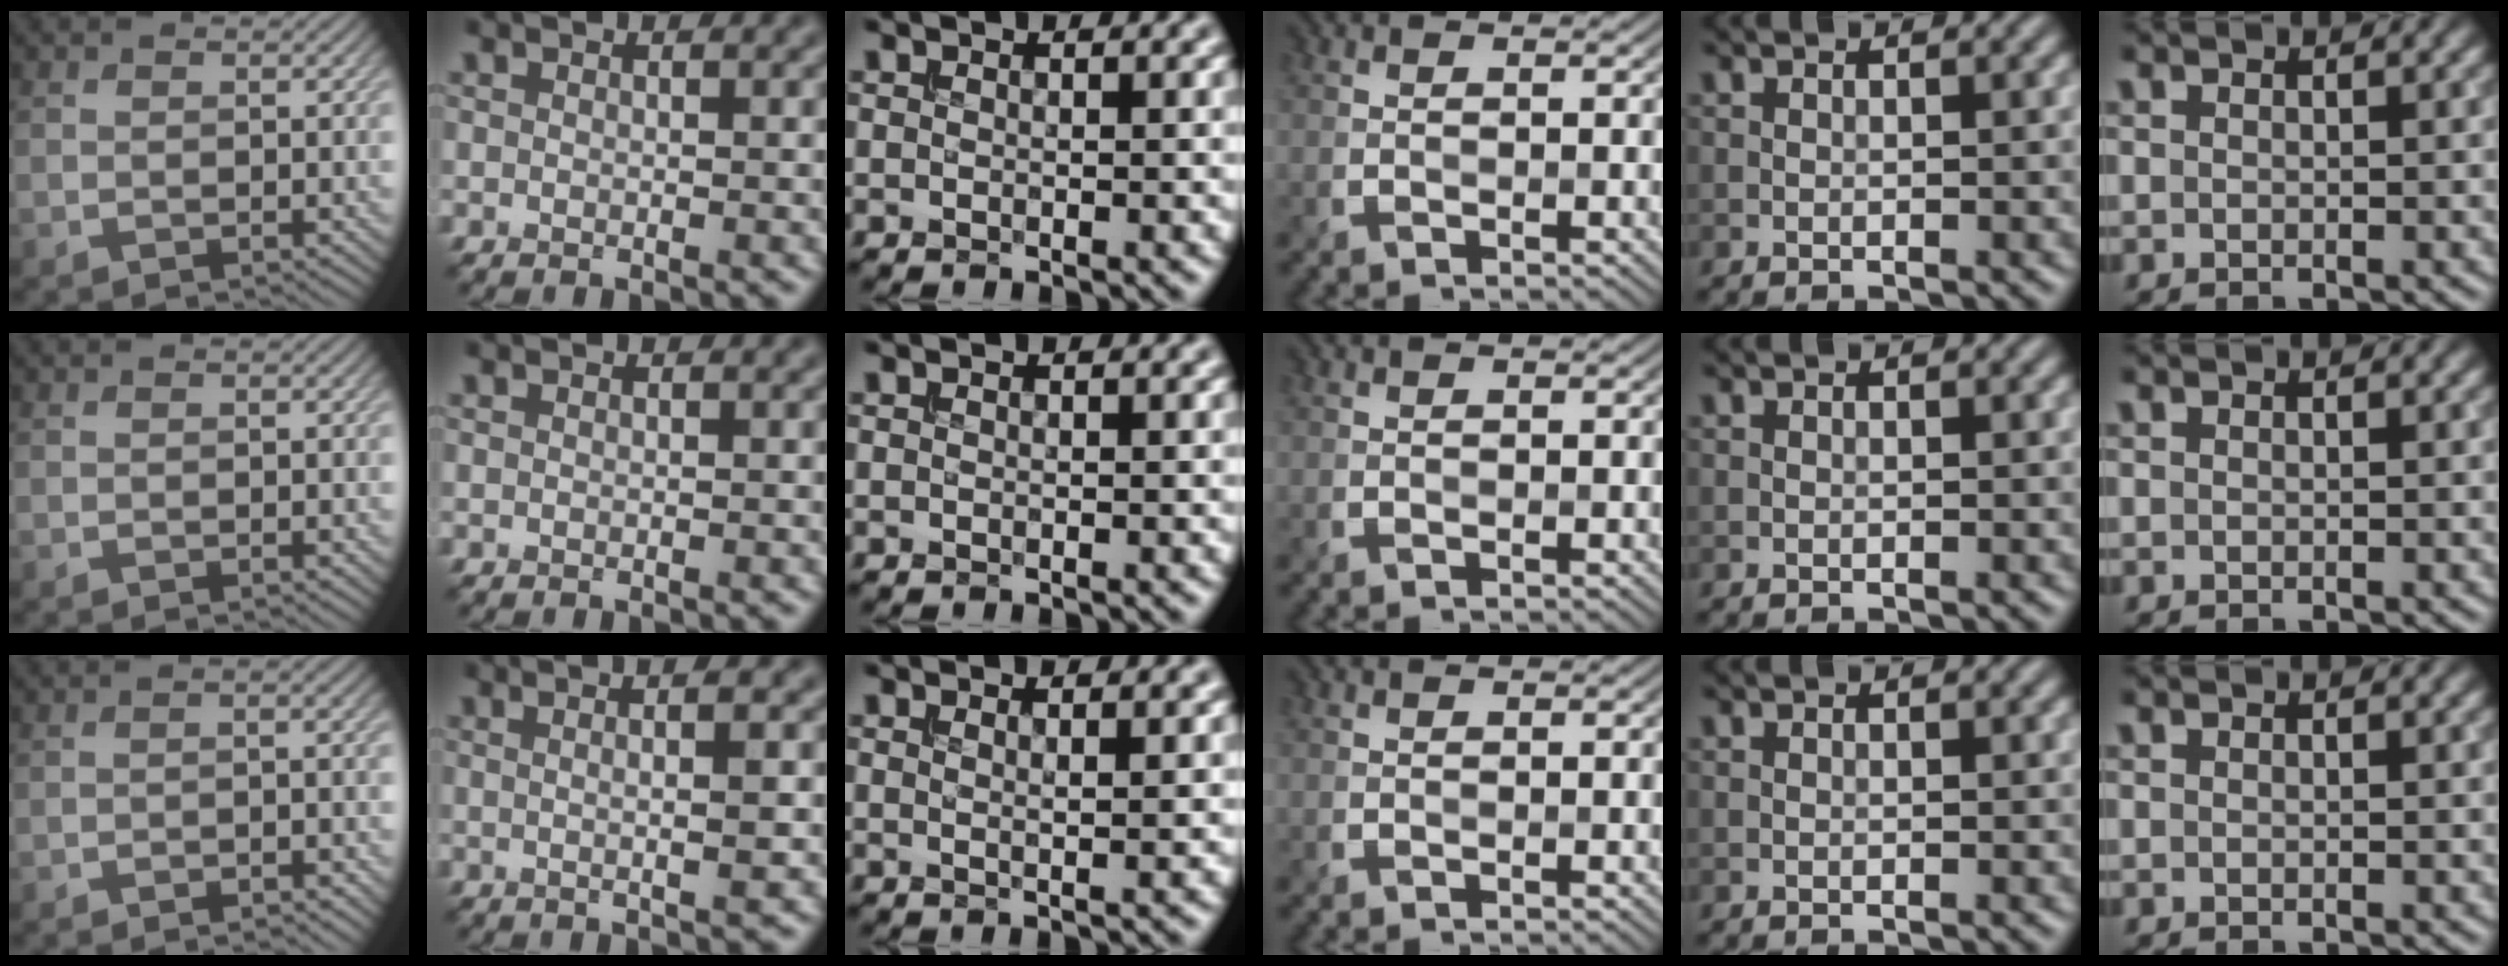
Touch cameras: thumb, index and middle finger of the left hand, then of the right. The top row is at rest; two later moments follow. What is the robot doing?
{"motion": "insert", "object": "bucket"}